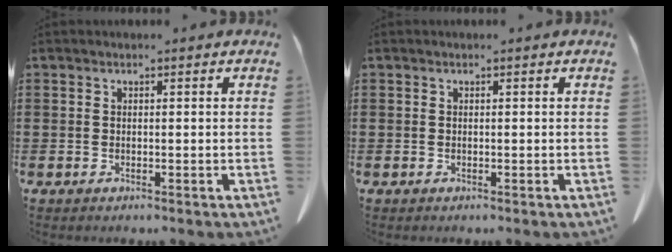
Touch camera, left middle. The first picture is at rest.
{"total": 0.0}